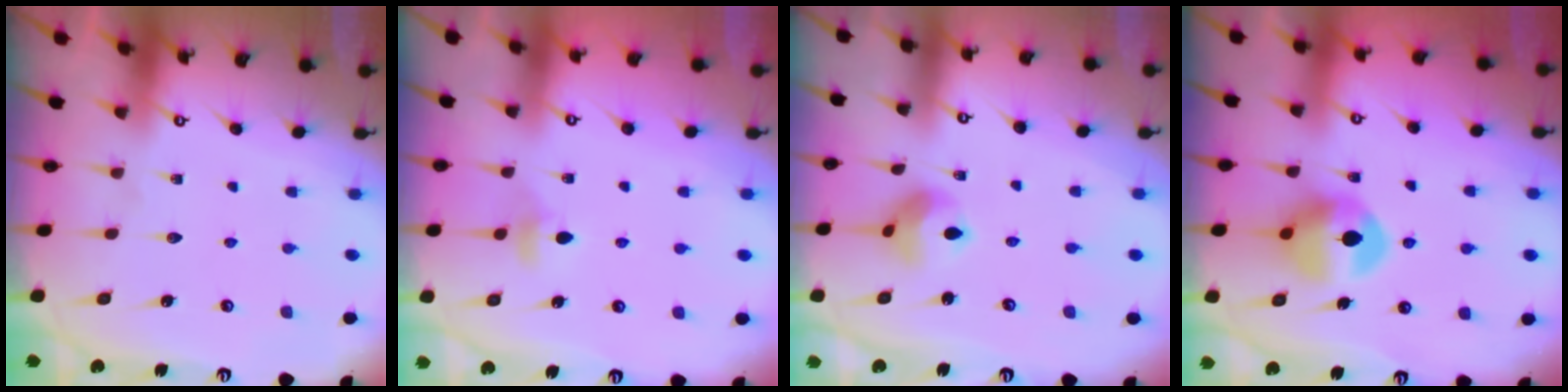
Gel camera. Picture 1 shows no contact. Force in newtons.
{"total": 5.1, "press": 5.0, "slide": 0.9}
{"total": 7.2, "press": 7.2, "slide": 0.3}
{"total": 10.3, "press": 10.3, "slide": 0.0}